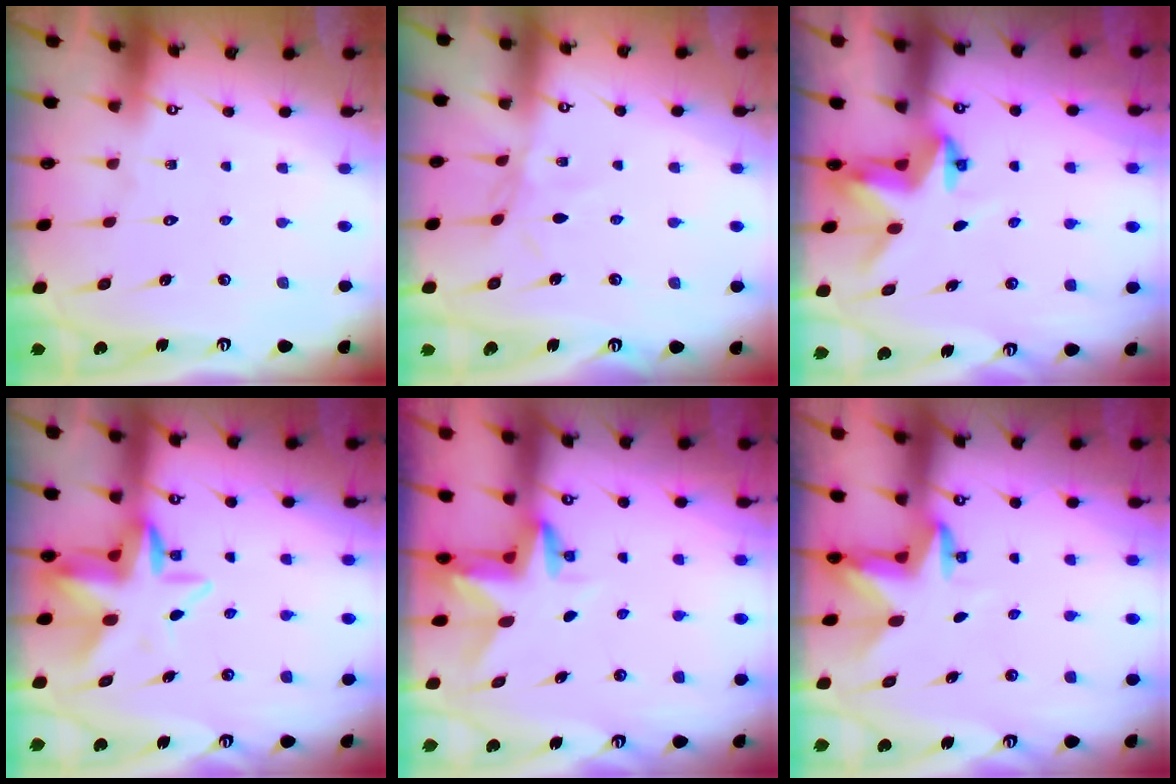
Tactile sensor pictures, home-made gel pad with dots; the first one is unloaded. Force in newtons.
{"total": 3.0, "press": 3.0, "slide": 0.4}
{"total": 3.2, "press": 3.2, "slide": 0.0}
{"total": 7.8, "press": 7.6, "slide": 1.7}
{"total": 3.1, "press": 3.1, "slide": 0.2}
{"total": 3.3, "press": 3.2, "slide": 0.7}